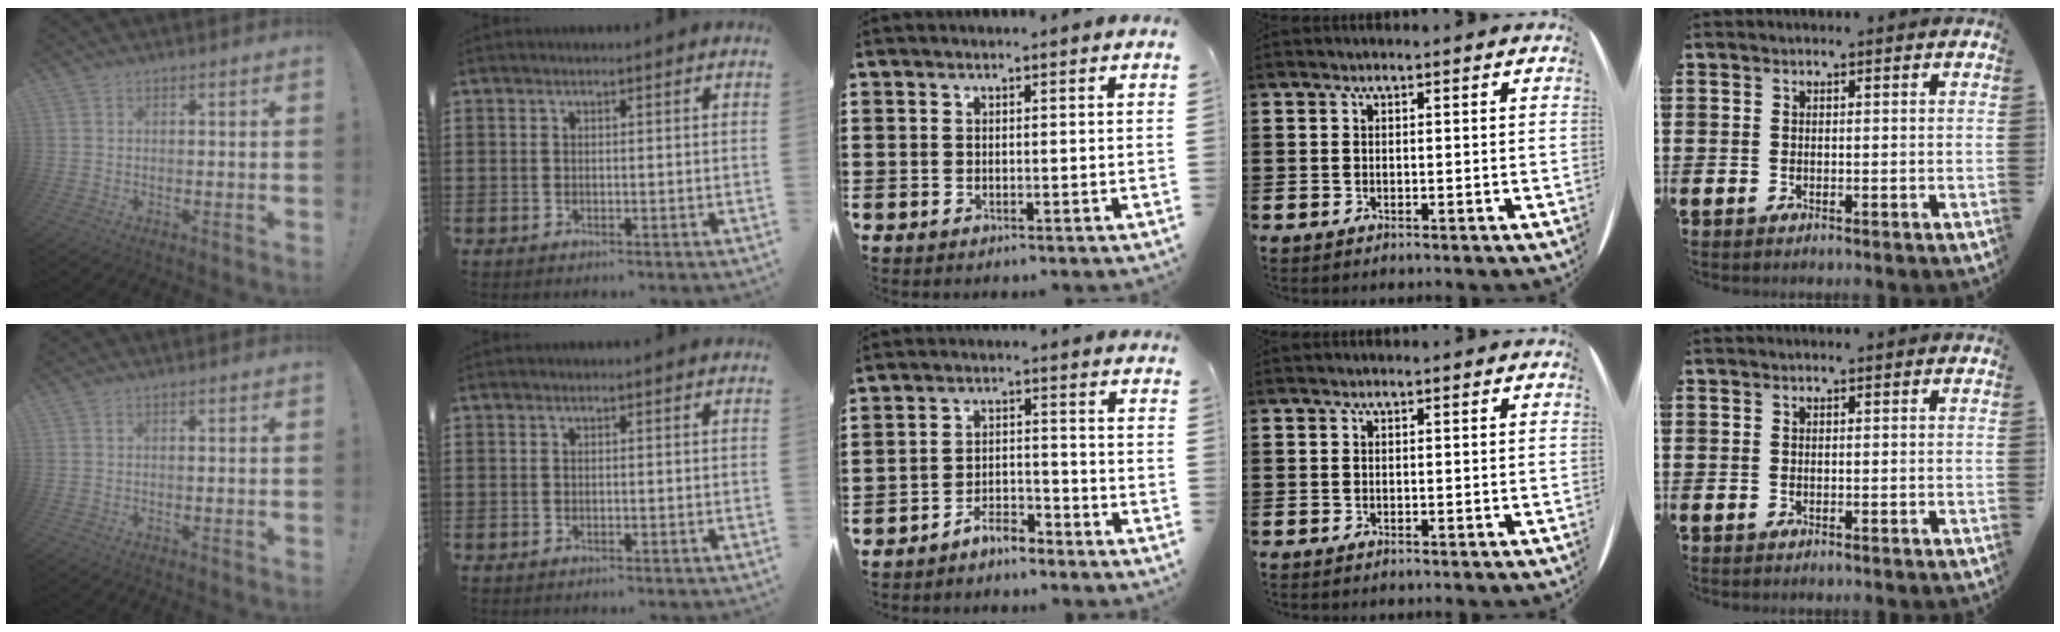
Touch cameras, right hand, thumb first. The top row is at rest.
{"middle": {"total": 4.2, "force": [-4.0, 0.7, 0.7], "torque": [-0.015, 0.008, -0.082]}}